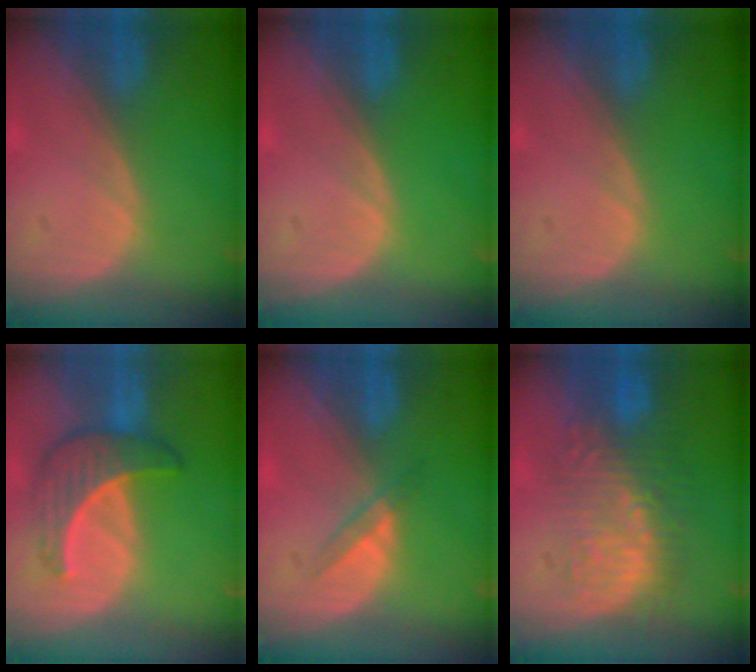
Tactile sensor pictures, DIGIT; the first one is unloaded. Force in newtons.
{"total": 0.0}
{"total": 0.0}
{"total": 6.5, "press": 6.4, "slide": 1.0}
{"total": 2.3, "press": 2.0, "slide": 1.0}
{"total": 8.9, "press": 8.8, "slide": 1.5}